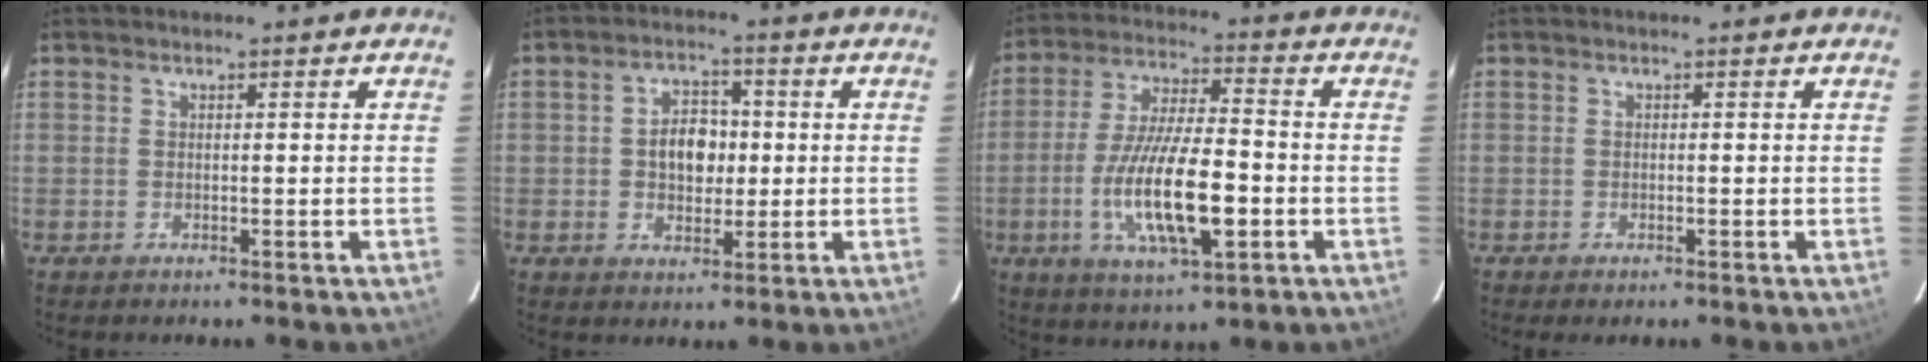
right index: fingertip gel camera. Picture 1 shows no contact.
{"total": 6.7, "force": [0.1, 4.8, 4.7], "torque": [-0.081, 0.015, 0.006]}
{"total": 16.3, "force": [-4.6, 4.5, 14.9], "torque": [-0.297, -0.015, -0.077]}
{"total": 0.7, "force": [-0.5, 0.1, 0.4], "torque": [-0.008, -0.002, -0.008]}